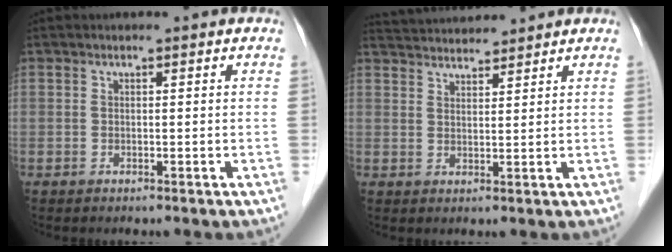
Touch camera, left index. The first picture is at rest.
{"total": 7.4, "force": [7.2, 0.4, 1.6], "torque": [-0.035, 0.029, 0.120]}